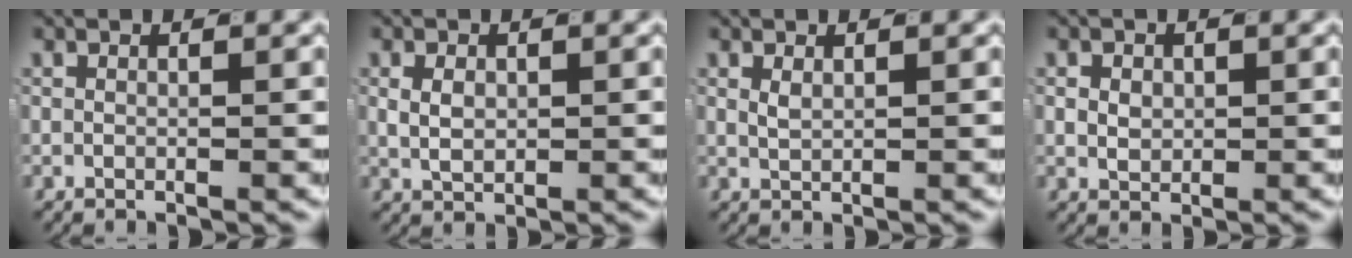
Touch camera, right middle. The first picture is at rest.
{"total": 2.2, "force": [0.2, 1.5, 1.6], "torque": [-0.033, -0.007, 0.013]}
{"total": 0.9, "force": [0.5, 0.1, 0.7], "torque": [-0.016, -0.009, 0.018]}
{"total": 1.5, "force": [0.2, 1.0, 1.0], "torque": [-0.018, -0.008, 0.013]}